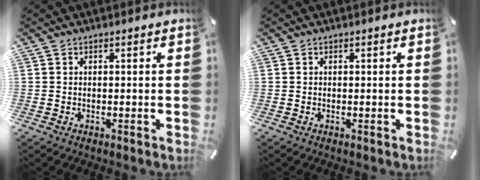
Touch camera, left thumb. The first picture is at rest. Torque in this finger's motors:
{"motor_torque": [-0.24, -0.24, 0.00, 0.00, 0.00]}